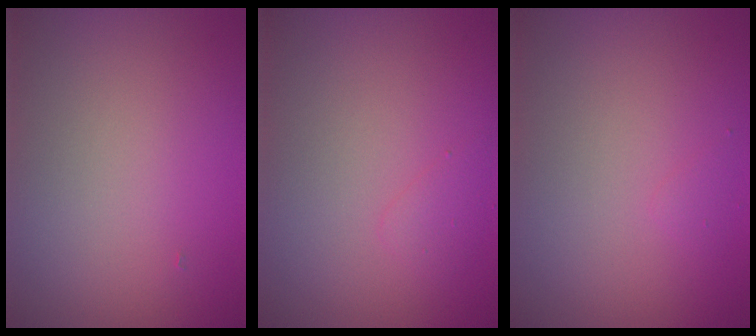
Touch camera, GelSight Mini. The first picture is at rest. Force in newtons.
{"total": 1.0, "press": 1.0, "slide": 0.1}
{"total": 0.6, "press": 0.6, "slide": 0.0}